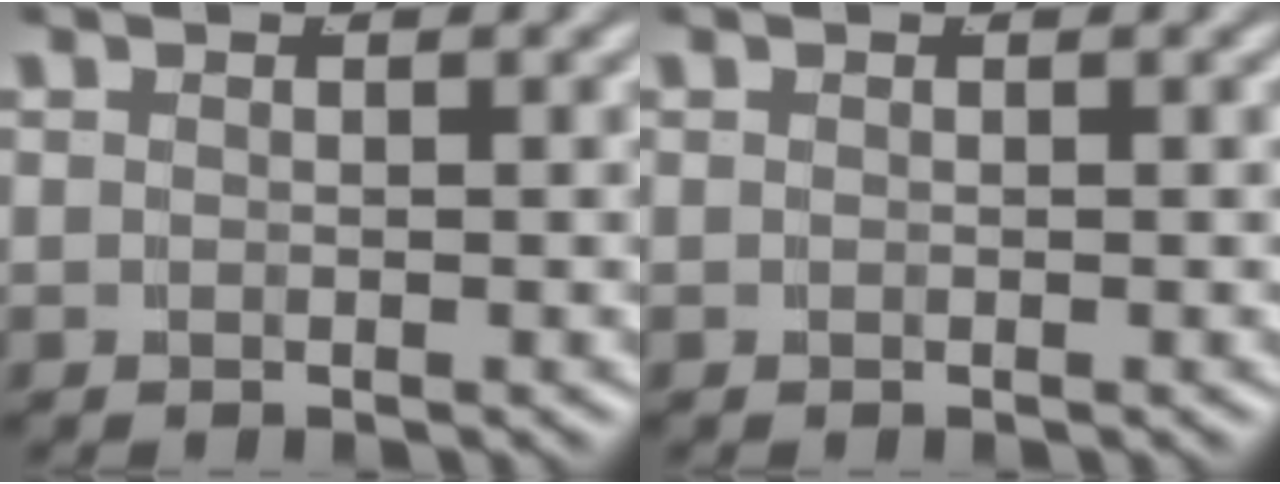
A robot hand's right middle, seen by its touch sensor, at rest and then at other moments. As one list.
[{"total": 0.0}]